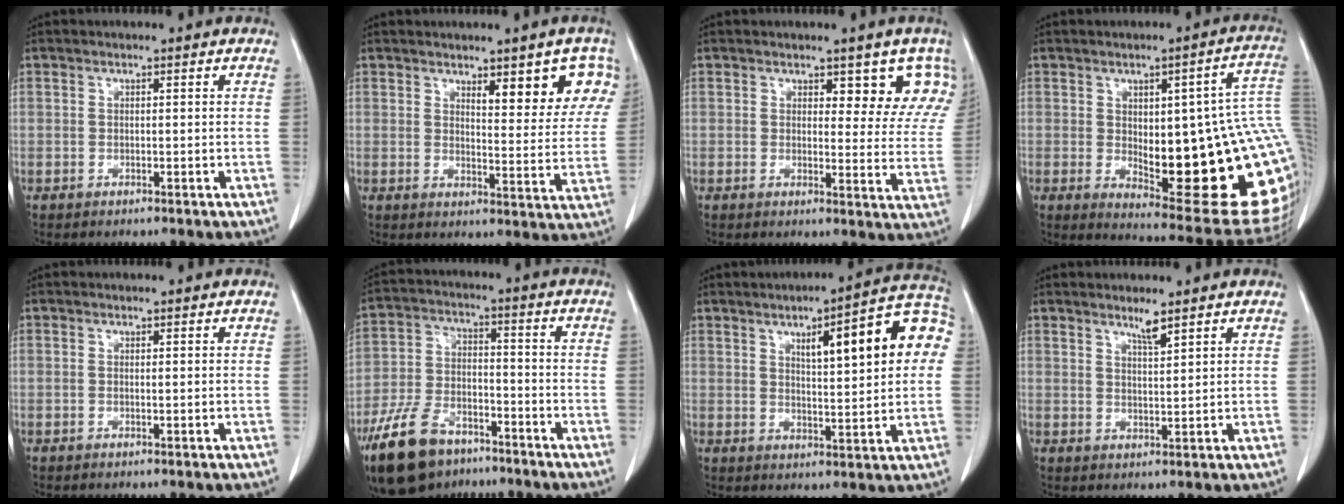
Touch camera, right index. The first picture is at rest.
{"total": 9.0, "force": [5.2, 2.4, 6.9], "torque": [-0.076, -0.003, 0.064]}
{"total": 7.6, "force": [5.4, 3.5, 4.0], "torque": [-0.021, -0.015, 0.047]}
{"total": 25.4, "force": [0.1, 6.0, 24.7], "torque": [-0.242, 0.005, 0.021]}
{"total": 0.0}
{"total": 14.1, "force": [-9.7, 7.0, 7.3], "torque": [-0.159, -0.006, -0.176]}
{"total": 14.1, "force": [4.0, 2.6, 13.3], "torque": [-0.173, 0.029, 0.049]}
{"total": 2.5, "force": [2.0, -0.2, 1.5], "torque": [-0.030, -0.006, 0.039]}